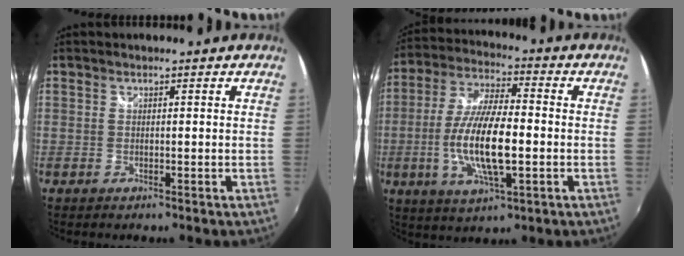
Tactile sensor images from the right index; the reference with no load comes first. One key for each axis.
{"total": 14.6, "fx": -2.9, "fy": 4.2, "fz": 13.7, "tx": -0.277, "ty": -0.006, "tz": -0.053}